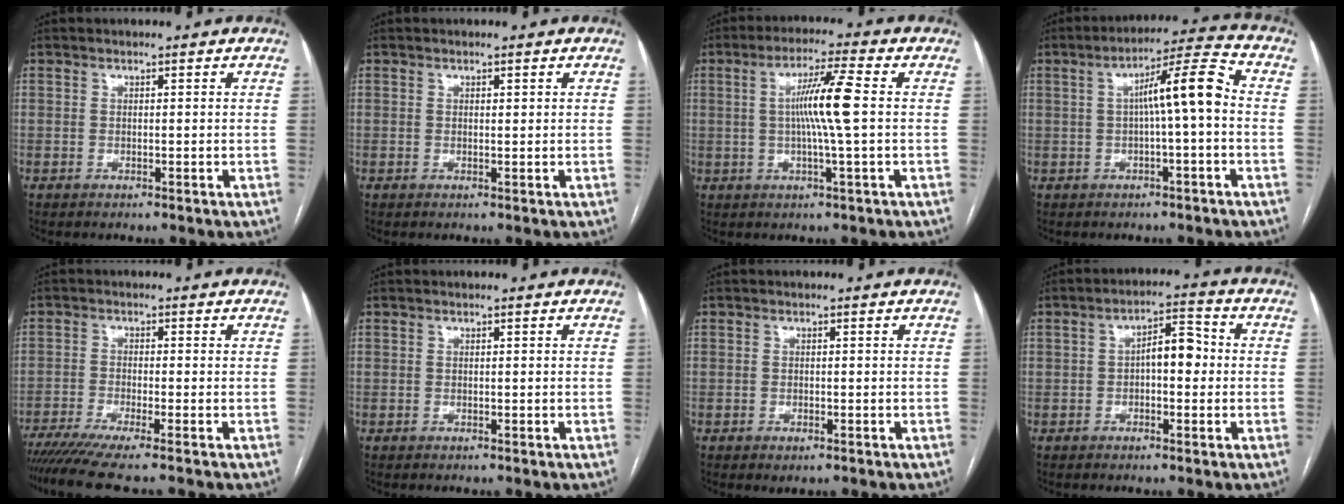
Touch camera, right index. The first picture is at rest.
{"total": 0.5, "force": [0.3, 0.2, 0.4], "torque": [-0.007, -0.001, 0.004]}
{"total": 8.3, "force": [0.5, -0.7, 8.3], "torque": [-0.149, 0.003, 0.007]}
{"total": 8.7, "force": [0.1, 0.4, 8.6], "torque": [-0.136, 0.027, -0.001]}
{"total": 9.9, "force": [-8.2, -0.8, 5.6], "torque": [-0.084, -0.020, -0.134]}
{"total": 0.0}
{"total": 1.0, "force": [-0.6, 0.5, 0.7], "torque": [-0.010, -0.001, -0.003]}
{"total": 5.7, "force": [-0.1, 2.4, 5.2], "torque": [-0.081, 0.026, -0.006]}